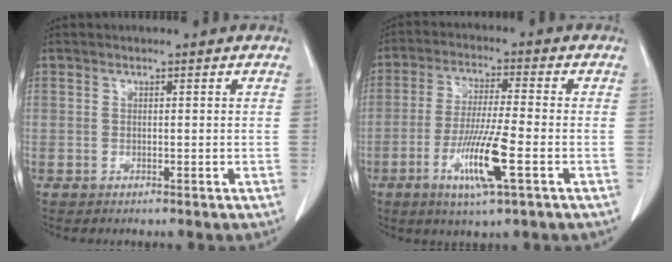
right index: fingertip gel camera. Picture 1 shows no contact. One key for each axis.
{"total": 10.1, "fx": -3.8, "fy": 0.1, "fz": 9.3, "tx": -0.183, "ty": -0.016, "tz": -0.070}